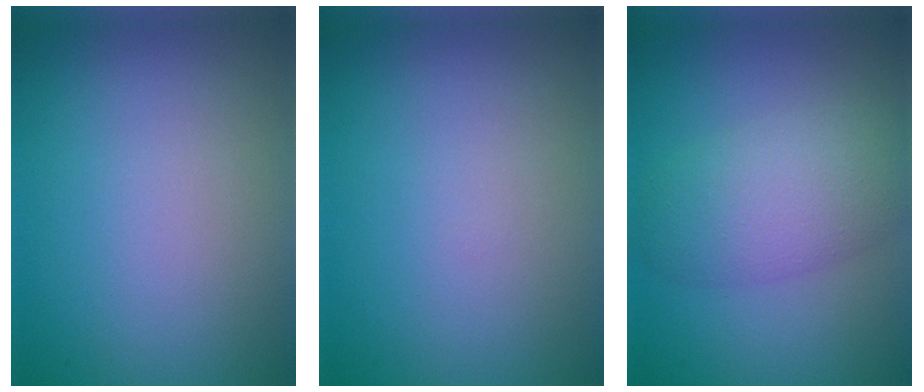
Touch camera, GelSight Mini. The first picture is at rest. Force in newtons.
{"total": 0.0}
{"total": 5.2, "press": 5.2, "slide": 0.1}